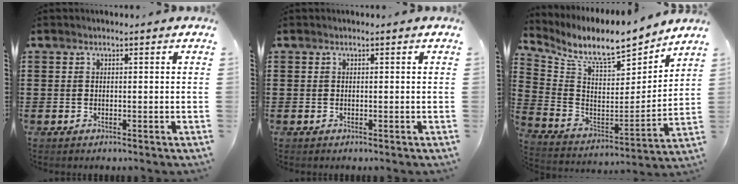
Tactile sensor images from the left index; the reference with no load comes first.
{"total": 0.0}
{"total": 9.3, "force": [8.3, 1.6, 3.9], "torque": [-0.108, -0.068, 0.138]}